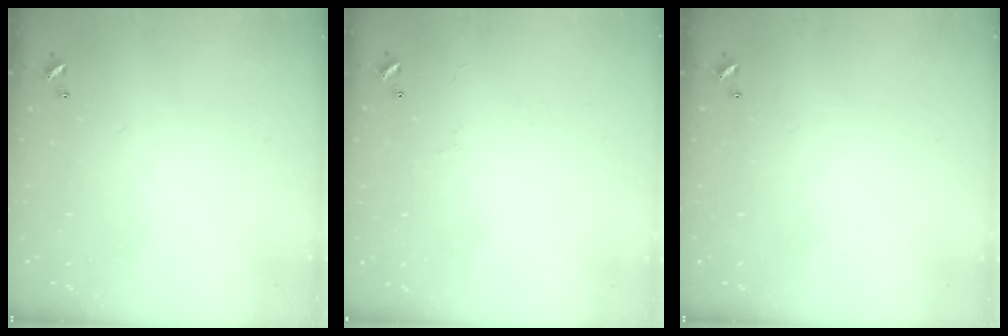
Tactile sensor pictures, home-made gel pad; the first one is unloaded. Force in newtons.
{"total": 3.2, "press": 3.2, "slide": 0.5}
{"total": 0.0}